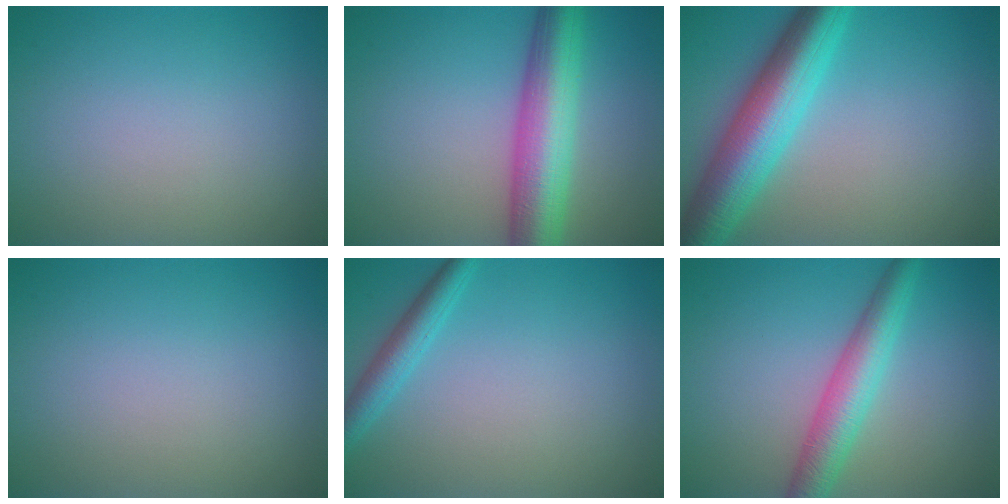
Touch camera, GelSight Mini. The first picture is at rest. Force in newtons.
{"total": 8.1, "press": 8.1, "slide": 0.3}
{"total": 8.5, "press": 8.5, "slide": 0.2}
{"total": 0.0}
{"total": 2.6, "press": 2.6, "slide": 0.2}
{"total": 4.6, "press": 4.6, "slide": 0.2}